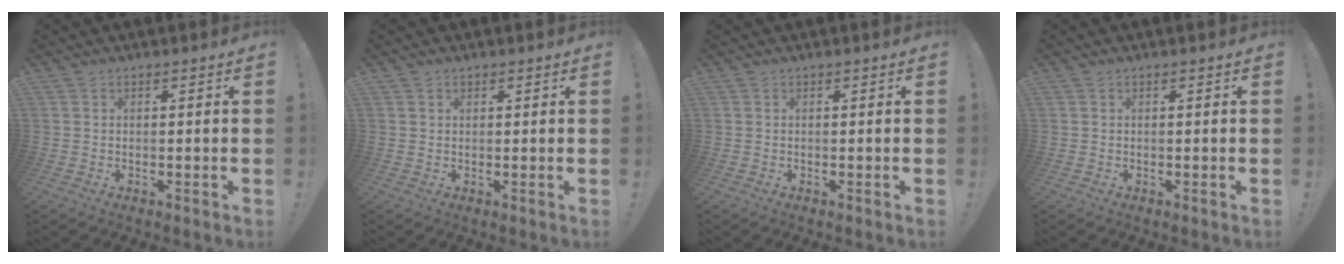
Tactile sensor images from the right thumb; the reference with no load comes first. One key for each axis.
{"total": 1.0, "fx": 0.7, "fy": 0.7, "fz": 0.2, "tx": 0.004, "ty": -0.002, "tz": 0.012}
{"total": 0.0}
{"total": 0.0}